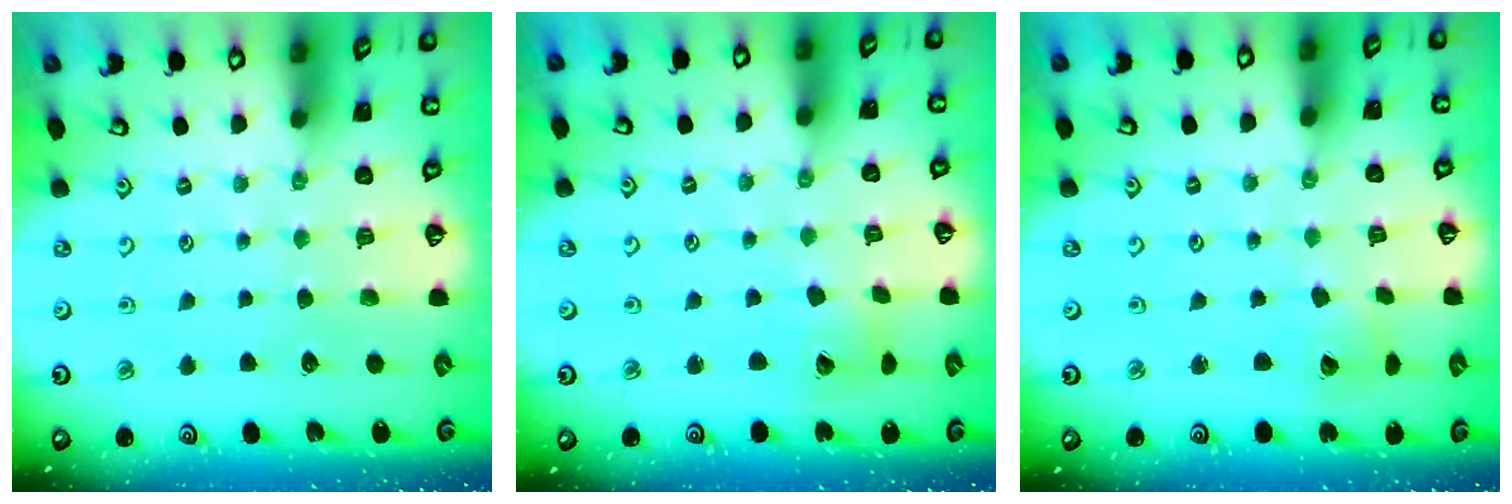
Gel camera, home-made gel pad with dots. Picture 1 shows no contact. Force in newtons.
{"total": 6.4, "press": 6.4, "slide": 0.8}
{"total": 3.5, "press": 3.4, "slide": 0.5}